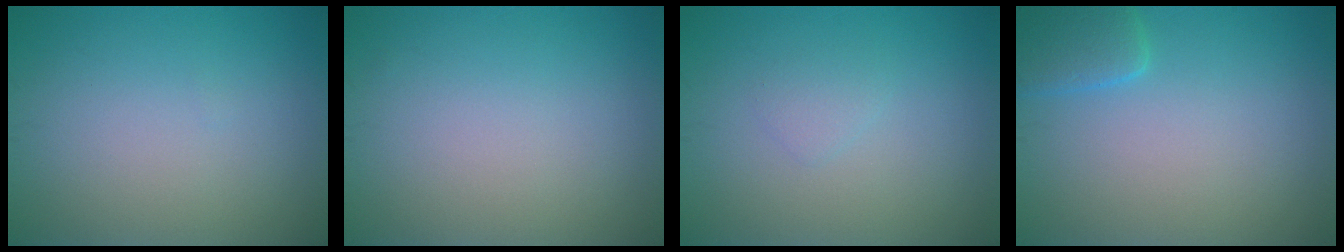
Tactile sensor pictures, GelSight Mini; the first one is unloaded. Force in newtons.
{"total": 0.0}
{"total": 0.9, "press": 0.9, "slide": 0.1}
{"total": 2.6, "press": 2.6, "slide": 0.3}